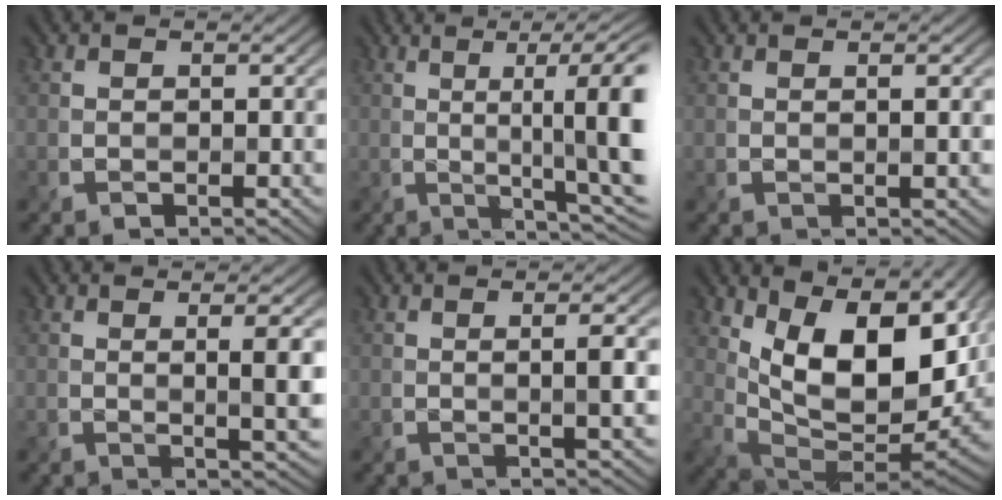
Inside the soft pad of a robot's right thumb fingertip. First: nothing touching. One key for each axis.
{"total": 12.3, "fx": 1.3, "fy": 2.3, "fz": 12.0, "tx": -0.153, "ty": 0.017, "tz": 0.028}
{"total": 1.6, "fx": 0.3, "fy": 0.1, "fz": 1.5, "tx": -0.027, "ty": 0.006, "tz": 0.004}
{"total": 5.8, "fx": 1.0, "fy": 1.0, "fz": 5.7, "tx": -0.085, "ty": 0.006, "tz": 0.021}
{"total": 3.2, "fx": 0.2, "fy": 0.1, "fz": 3.2, "tx": -0.055, "ty": 0.009, "tz": 0.002}
{"total": 15.2, "fx": 6.5, "fy": 6.9, "fz": 11.8, "tx": -0.226, "ty": -0.003, "tz": 0.126}